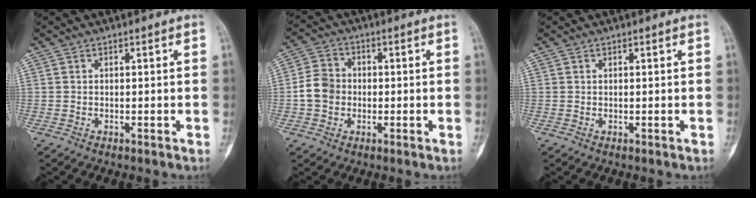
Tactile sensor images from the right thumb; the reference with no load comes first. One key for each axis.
{"total": 6.3, "fx": -0.8, "fy": 5.3, "fz": 3.1, "tx": -0.044, "ty": 0.016, "tz": -0.022}
{"total": 0.0}